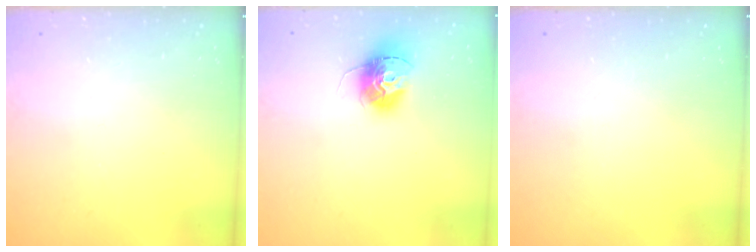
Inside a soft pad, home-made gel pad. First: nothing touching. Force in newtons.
{"total": 13.6, "press": 13.5, "slide": 1.3}
{"total": 0.0}